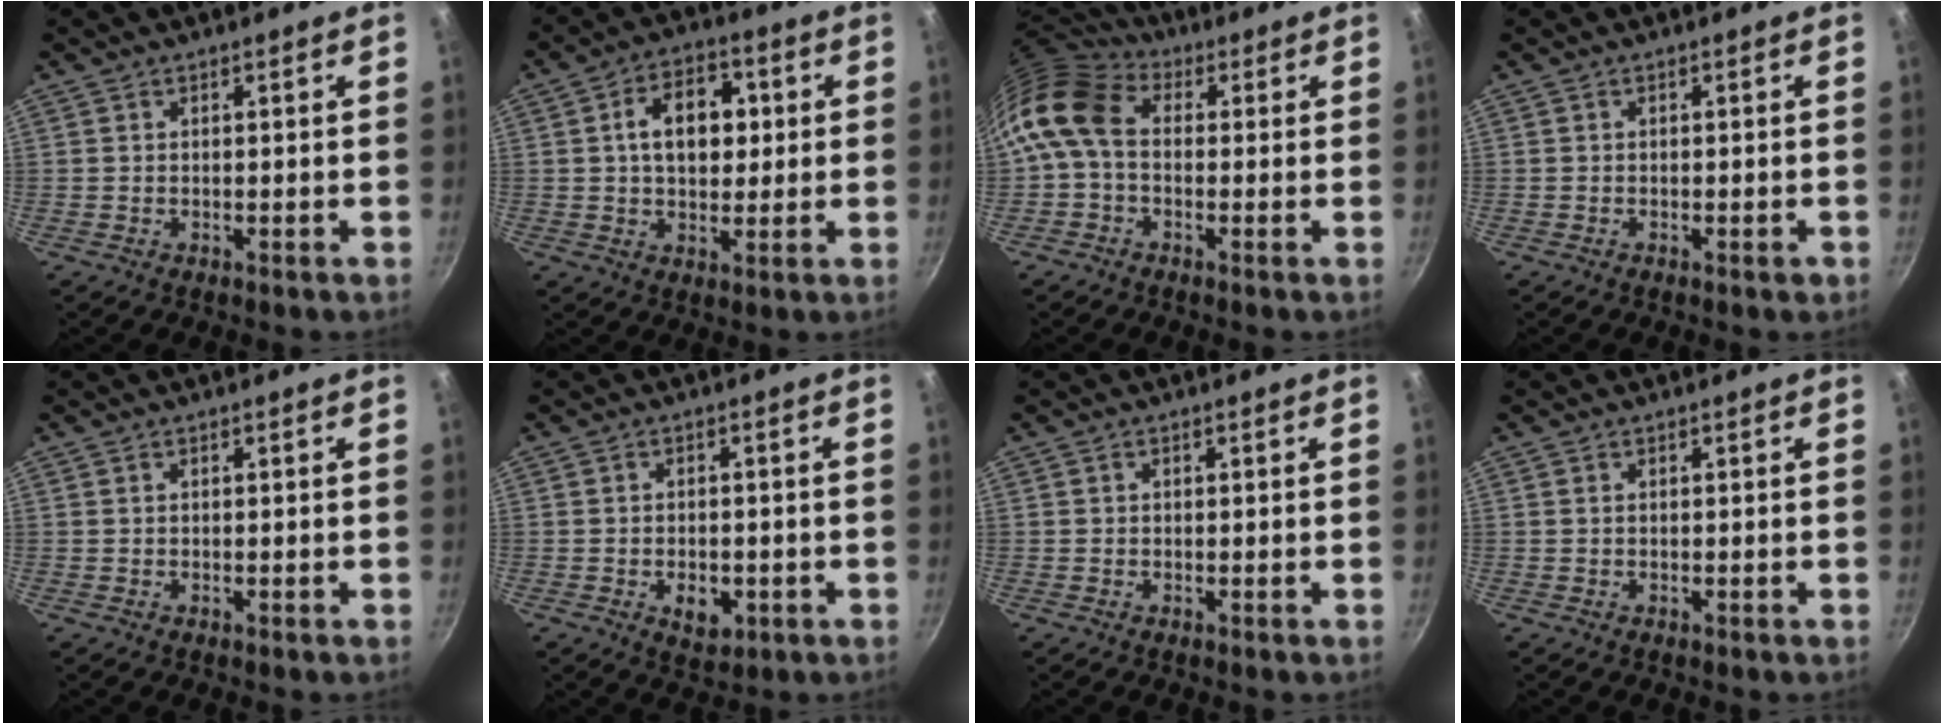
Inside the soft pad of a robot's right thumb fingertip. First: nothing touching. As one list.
[{"total": 10.9, "force": [1.7, 7.4, 7.8], "torque": [-0.089, 0.010, 0.018]}, {"total": 11.0, "force": [-0.1, 7.9, 7.7], "torque": [-0.149, 0.030, -0.023]}, {"total": 1.0, "force": [-0.5, 0.4, 0.8], "torque": [-0.017, 0.004, -0.007]}, {"total": 0.0}, {"total": 5.2, "force": [-1.6, 3.3, 3.6], "torque": [-0.042, 0.005, -0.017]}, {"total": 0.0}, {"total": 0.0}]